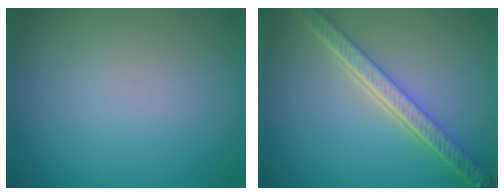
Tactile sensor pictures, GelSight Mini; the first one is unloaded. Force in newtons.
{"total": 5.3, "press": 4.0, "slide": 3.4}